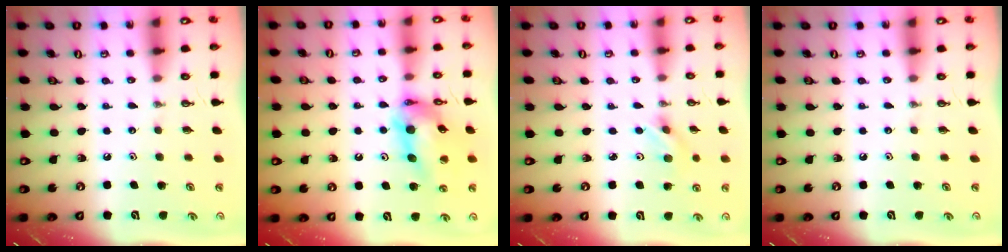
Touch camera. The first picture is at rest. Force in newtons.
{"total": 15.1, "press": 15.0, "slide": 1.4}
{"total": 2.9, "press": 2.8, "slide": 0.7}
{"total": 0.0}